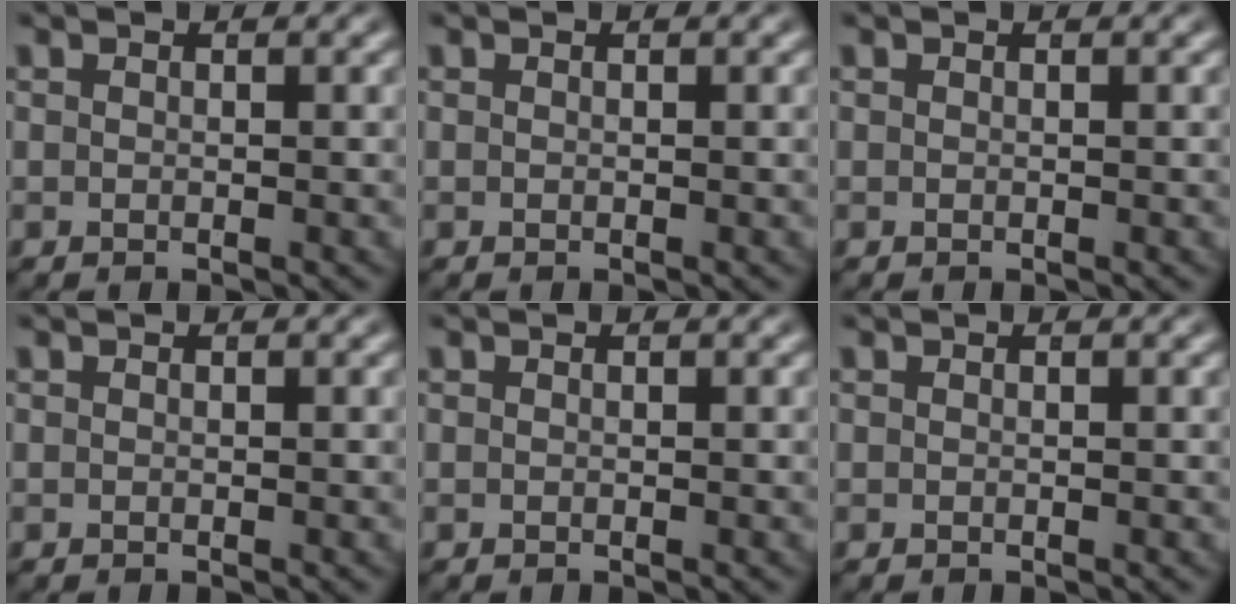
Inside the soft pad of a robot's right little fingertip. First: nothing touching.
{"total": 0.0}
{"total": 0.0}
{"total": 0.0}
{"total": 0.0}
{"total": 0.0}